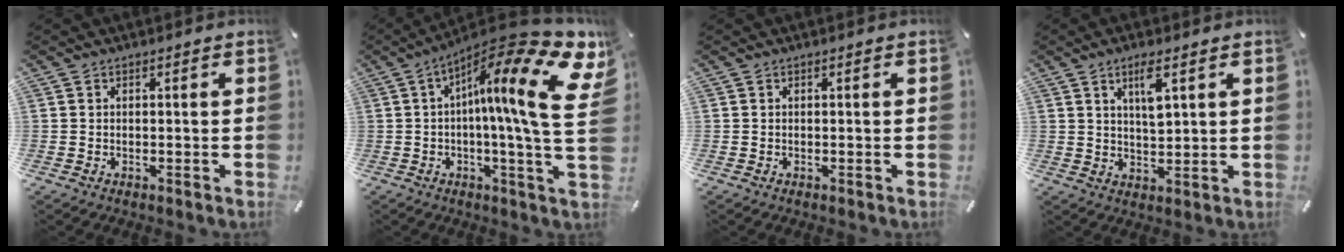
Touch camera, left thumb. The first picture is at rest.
{"total": 23.4, "force": [6.1, 4.7, 22.1], "torque": [-0.329, -0.066, 0.094]}
{"total": 0.0}
{"total": 6.0, "force": [3.1, 1.8, 4.9], "torque": [-0.088, -0.007, 0.049]}